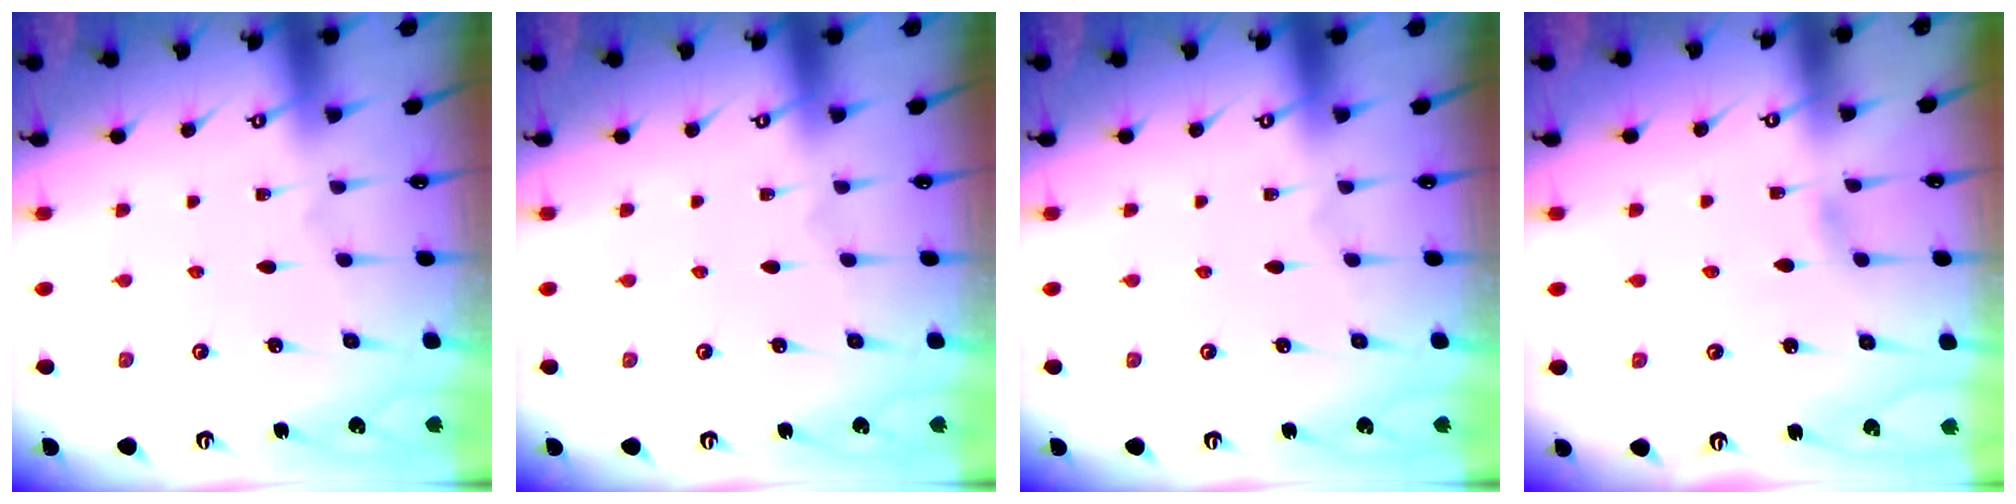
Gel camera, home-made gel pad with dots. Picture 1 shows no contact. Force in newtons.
{"total": 0.0}
{"total": 0.0}
{"total": 2.6, "press": 2.5, "slide": 0.3}